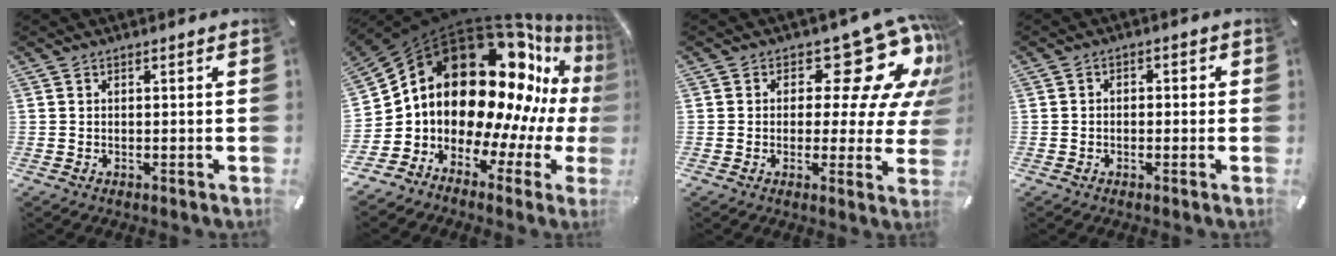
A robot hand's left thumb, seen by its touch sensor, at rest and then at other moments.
{"total": 23.8, "force": [8.9, 15.8, 15.4], "torque": [-0.225, -0.130, 0.187]}
{"total": 19.9, "force": [9.7, 9.8, 14.3], "torque": [-0.187, -0.062, 0.160]}
{"total": 2.1, "force": [-1.2, 1.5, 0.7], "torque": [-0.011, 0.011, -0.026]}